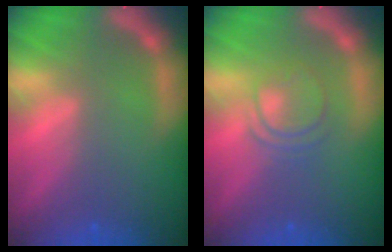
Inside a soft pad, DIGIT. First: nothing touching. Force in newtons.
{"total": 3.5}